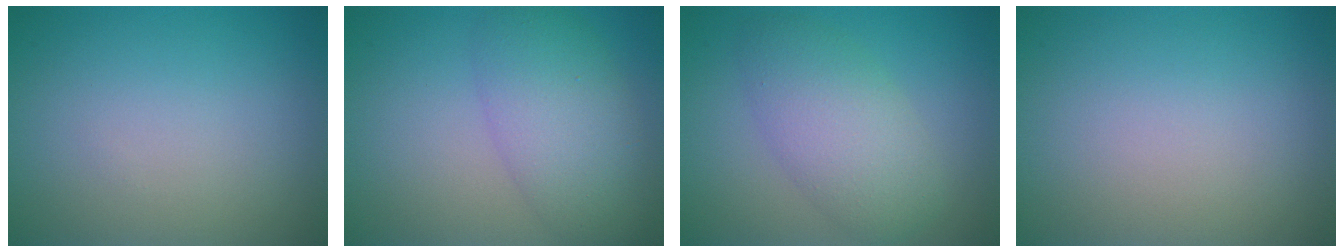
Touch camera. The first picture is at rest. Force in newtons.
{"total": 5.4, "press": 5.4, "slide": 0.2}
{"total": 5.0, "press": 5.0, "slide": 0.2}
{"total": 0.0}